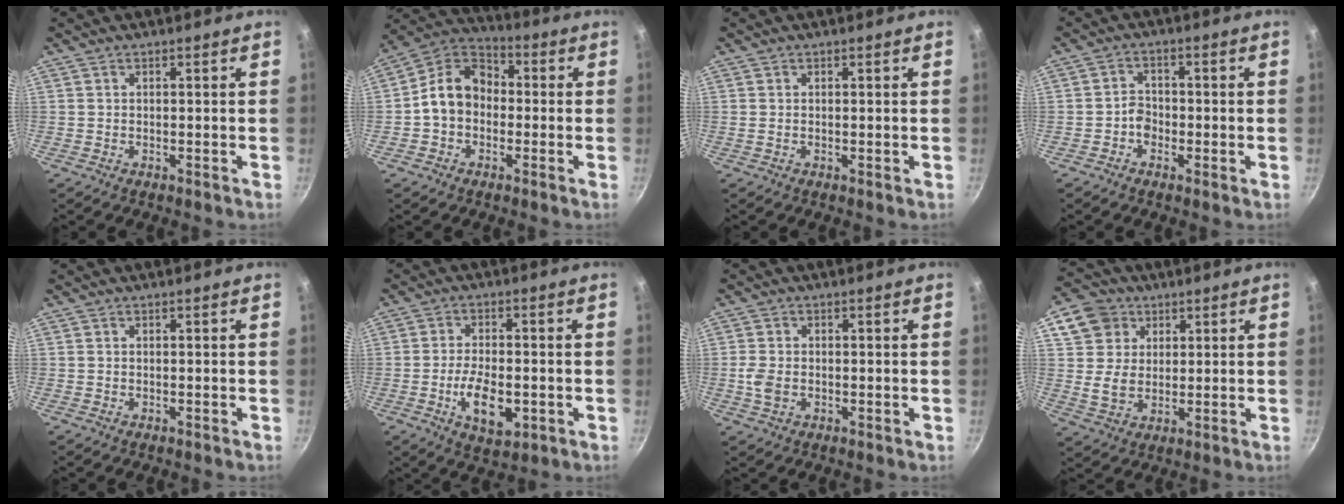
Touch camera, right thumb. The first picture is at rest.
{"total": 10.9, "force": [-0.9, 8.6, 6.6], "torque": [-0.078, 0.037, -0.039]}
{"total": 0.0}
{"total": 3.0, "force": [-1.2, 2.3, 1.4], "torque": [-0.005, 0.015, -0.026]}
{"total": 0.0}
{"total": 9.1, "force": [-2.4, 4.6, 7.5], "torque": [-0.123, 0.006, -0.036]}
{"total": 3.8, "force": [-0.5, 2.7, 2.6], "torque": [-0.054, 0.003, -0.010]}
{"total": 10.1, "force": [4.5, 8.3, 3.5], "torque": [-0.032, -0.008, 0.076]}